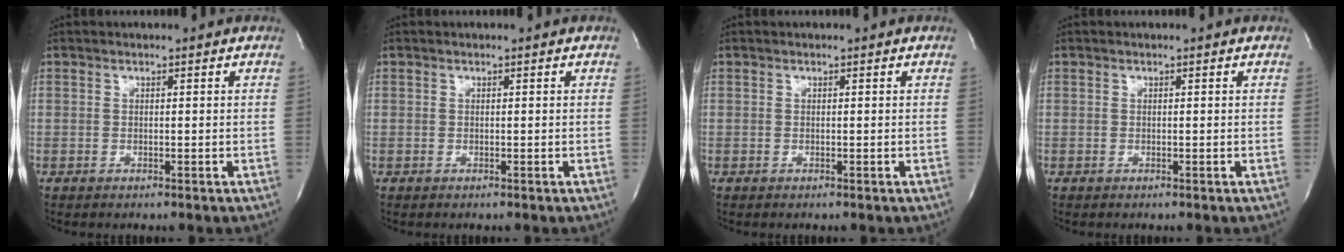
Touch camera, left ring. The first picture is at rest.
{"total": 0.0}
{"total": 0.0}
{"total": 0.0}